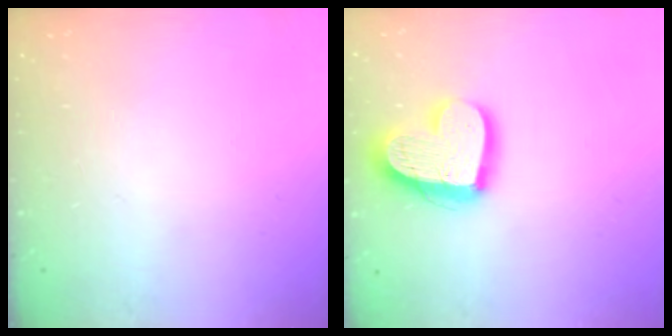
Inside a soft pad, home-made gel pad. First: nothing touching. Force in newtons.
{"total": 17.2, "press": 17.2, "slide": 1.4}